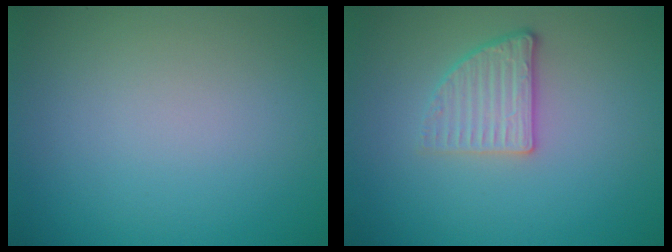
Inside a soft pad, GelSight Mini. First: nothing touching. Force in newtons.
{"total": 2.6, "press": 2.3, "slide": 1.3}